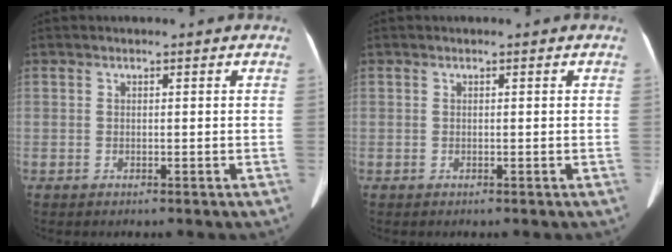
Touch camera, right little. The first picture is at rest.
{"total": 0.0}